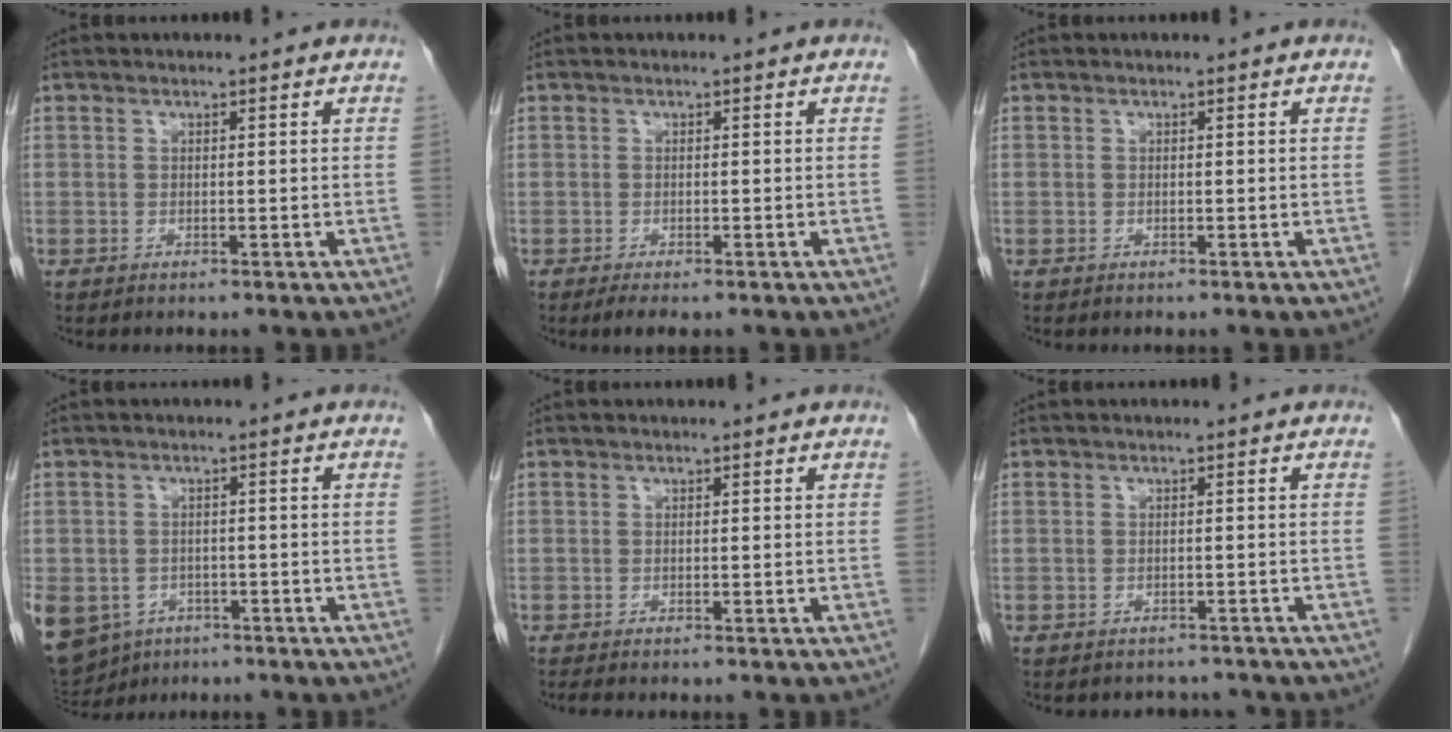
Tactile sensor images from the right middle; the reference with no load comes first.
{"total": 2.3, "force": [-1.7, 0.7, 1.5], "torque": [-0.027, -0.008, -0.024]}
{"total": 0.0}
{"total": 14.2, "force": [-7.4, 11.1, 5.0], "torque": [-0.157, -0.007, -0.096]}
{"total": 0.6, "force": [-0.6, -0.1, 0.2], "torque": [-0.006, 0.000, -0.010]}
{"total": 3.2, "force": [-2.9, 1.2, -0.2], "torque": [0.002, 0.000, -0.038]}